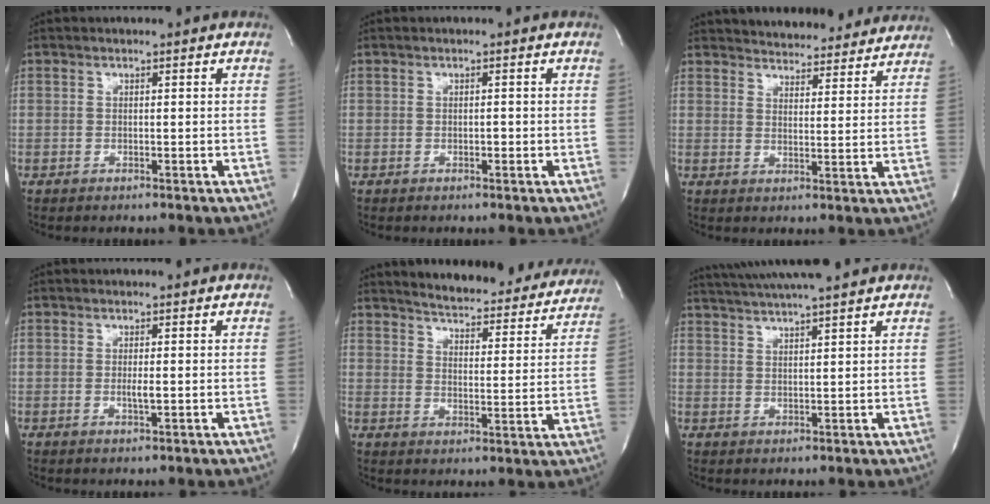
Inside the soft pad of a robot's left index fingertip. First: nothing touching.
{"total": 0.7, "force": [-0.6, 0.1, 0.2], "torque": [-0.002, -0.003, -0.011]}
{"total": 16.4, "force": [15.5, 4.2, 3.2], "torque": [-0.032, -0.001, 0.186]}
{"total": 1.3, "force": [-0.6, 0.0, 1.2], "torque": [-0.024, -0.008, -0.010]}
{"total": 22.0, "force": [20.7, 4.6, 6.1], "torque": [-0.076, -0.054, 0.244]}
{"total": 10.3, "force": [9.0, -0.5, 4.9], "torque": [-0.089, 0.025, 0.133]}